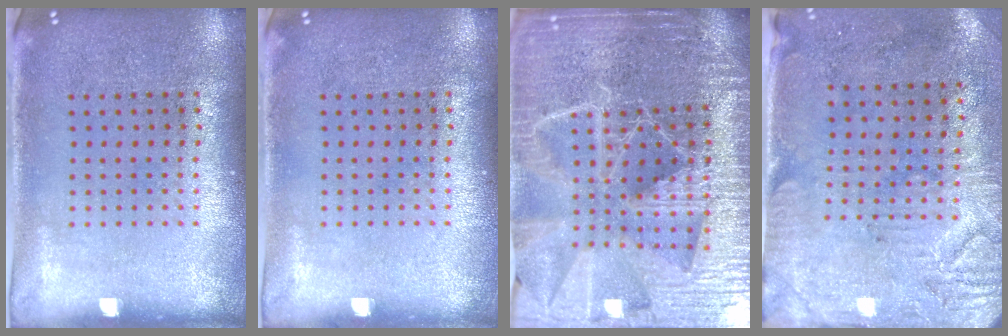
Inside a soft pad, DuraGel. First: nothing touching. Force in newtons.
{"total": 0.0}
{"total": 6.1, "press": 5.3, "slide": 3.0}
{"total": 3.0, "press": 2.5, "slide": 1.7}